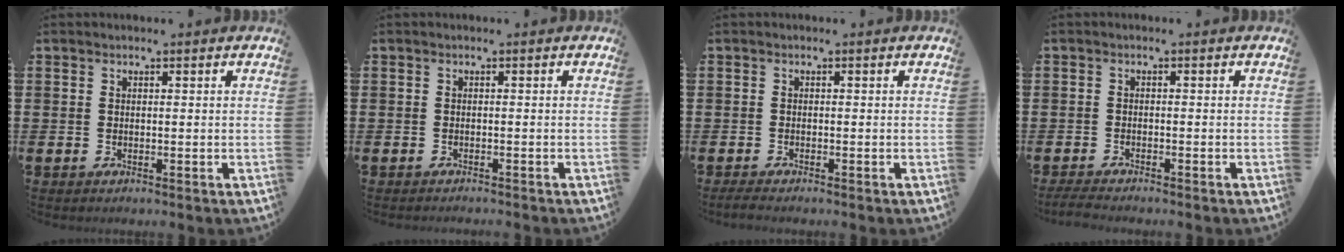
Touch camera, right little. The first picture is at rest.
{"total": 0.5, "force": [-0.5, -0.1, 0.0], "torque": [0.001, -0.001, -0.011]}
{"total": 0.9, "force": [-0.7, 0.1, 0.6], "torque": [-0.010, -0.001, -0.014]}
{"total": 1.5, "force": [-1.3, 0.1, 0.7], "torque": [-0.013, 0.001, -0.026]}